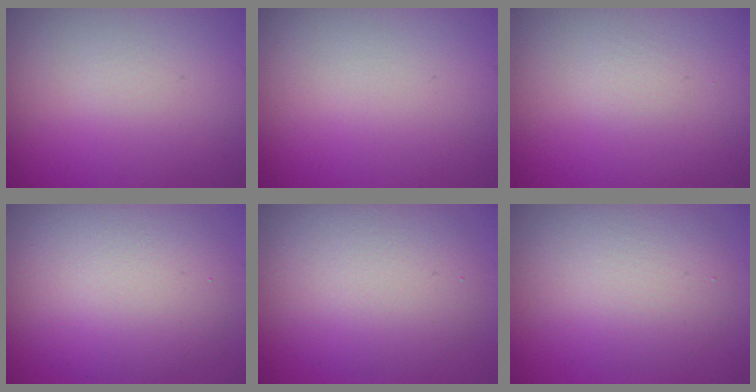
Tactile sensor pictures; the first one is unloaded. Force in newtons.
{"total": 0.0}
{"total": 0.0}
{"total": 9.1, "press": 9.1, "slide": 0.7}
{"total": 7.5, "press": 7.5, "slide": 0.3}
{"total": 5.9, "press": 5.9, "slide": 0.2}